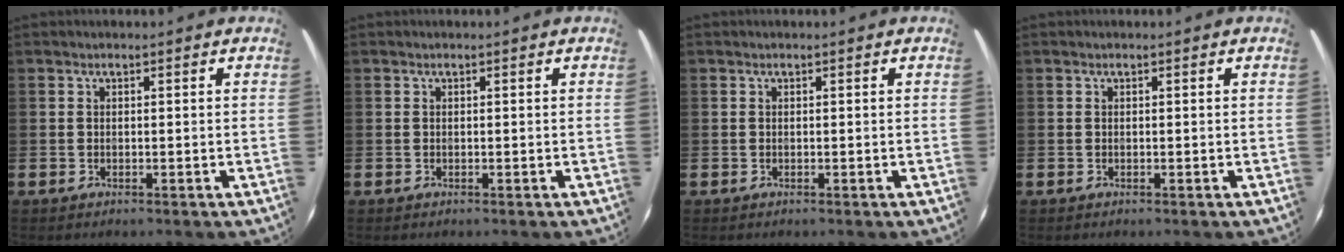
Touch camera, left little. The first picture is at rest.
{"total": 0.0}
{"total": 0.0}
{"total": 0.0}